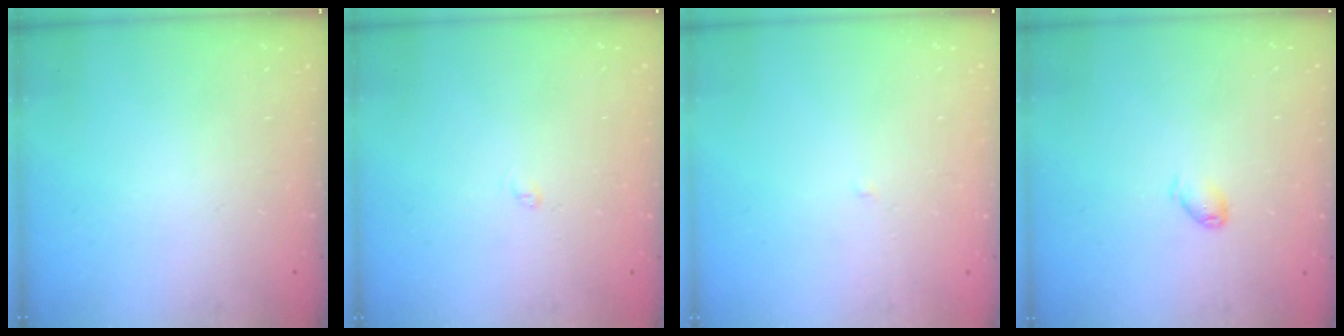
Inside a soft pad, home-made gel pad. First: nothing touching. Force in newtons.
{"total": 1.9, "press": 1.9, "slide": 0.3}
{"total": 1.9, "press": 1.9, "slide": 0.3}
{"total": 3.1, "press": 3.1, "slide": 0.4}